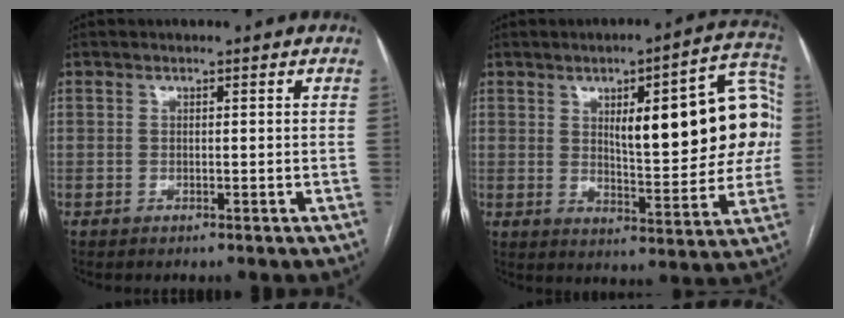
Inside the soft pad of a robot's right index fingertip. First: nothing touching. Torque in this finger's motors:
{"motor_torque": [1.33, 0.81, 0.69, 0.14]}